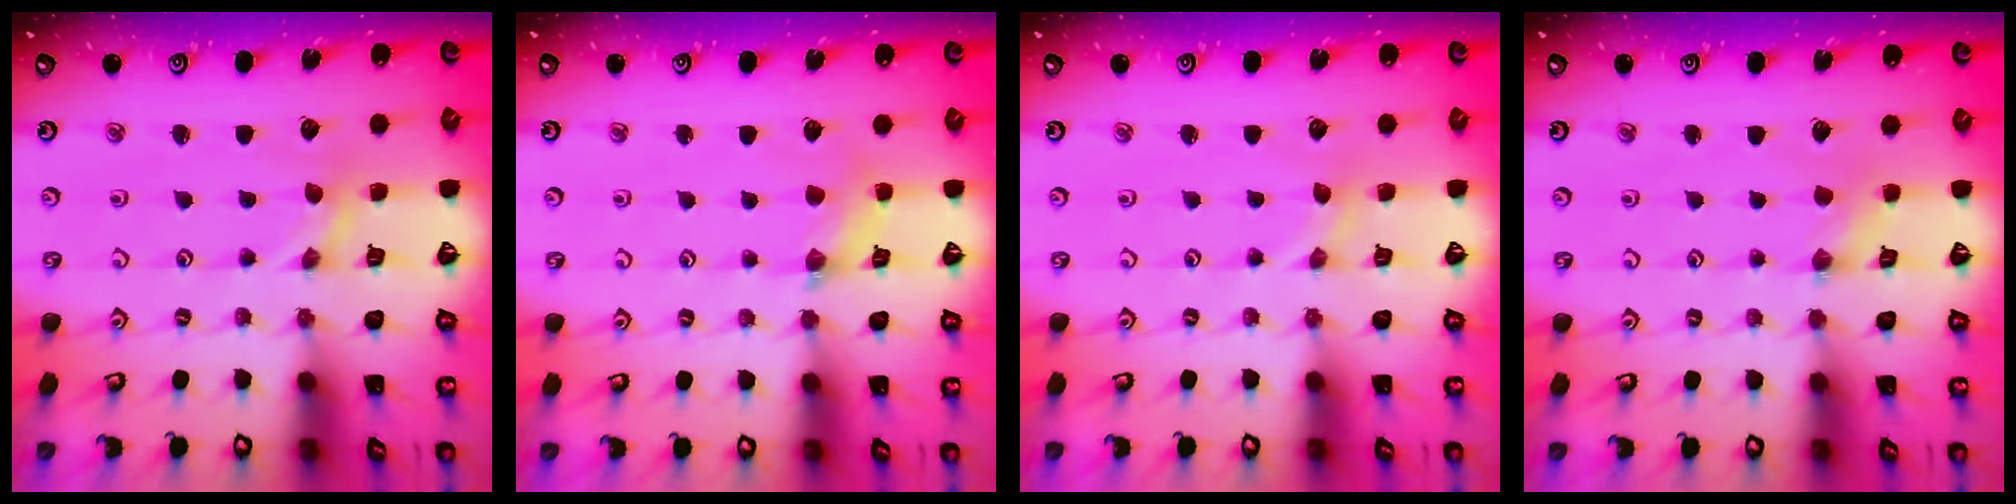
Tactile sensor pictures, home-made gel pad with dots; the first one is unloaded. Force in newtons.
{"total": 3.7, "press": 3.6, "slide": 0.5}
{"total": 0.0}
{"total": 0.6, "press": 0.5, "slide": 0.1}